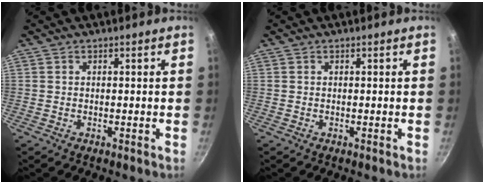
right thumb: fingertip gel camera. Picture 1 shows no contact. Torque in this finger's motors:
{"motor_torque": [0.00, 0.00, 0.05, 0.05, 0.00]}